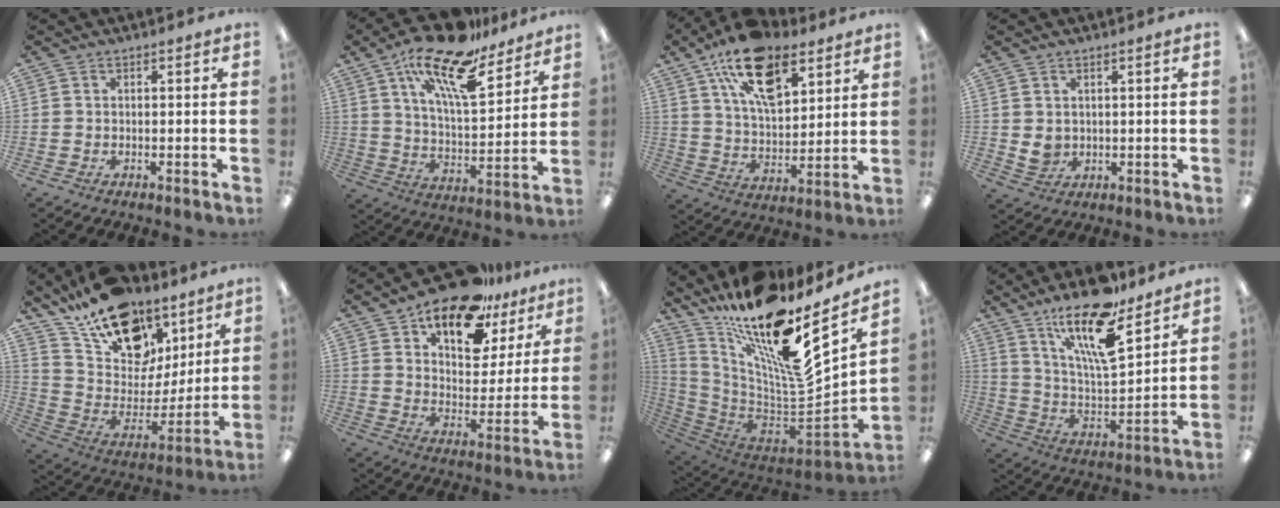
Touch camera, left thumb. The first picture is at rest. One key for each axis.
{"total": 20.4, "fx": 14.9, "fy": 6.3, "fz": 12.4, "tx": -0.217, "ty": -0.094, "tz": 0.253}
{"total": 19.0, "fx": 11.0, "fy": 9.8, "fz": 11.9, "tx": -0.200, "ty": -0.040, "tz": 0.196}
{"total": 3.1, "fx": 1.2, "fy": 2.6, "fz": 1.2, "tx": -0.017, "ty": -0.005, "tz": 0.024}
{"total": 20.3, "fx": 14.2, "fy": 11.5, "fz": 8.7, "tx": -0.145, "ty": -0.094, "tz": 0.258}
{"total": 16.5, "fx": 12.5, "fy": 7.5, "fz": 7.8, "tx": -0.126, "ty": -0.081, "tz": 0.218}
{"total": 18.9, "fx": 12.7, "fy": 4.4, "fz": 13.2, "tx": -0.233, "ty": -0.121, "tz": 0.206}
{"total": 18.7, "fx": 13.2, "fy": 5.2, "fz": 12.2, "tx": -0.214, "ty": -0.082, "tz": 0.220}